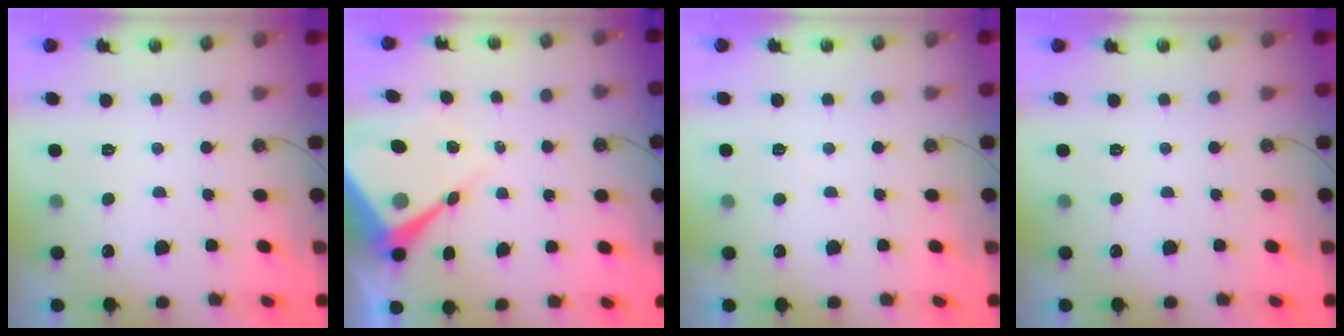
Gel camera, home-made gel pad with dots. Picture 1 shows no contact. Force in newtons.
{"total": 11.5, "press": 11.4, "slide": 1.0}
{"total": 3.2, "press": 3.1, "slide": 0.5}
{"total": 0.0}